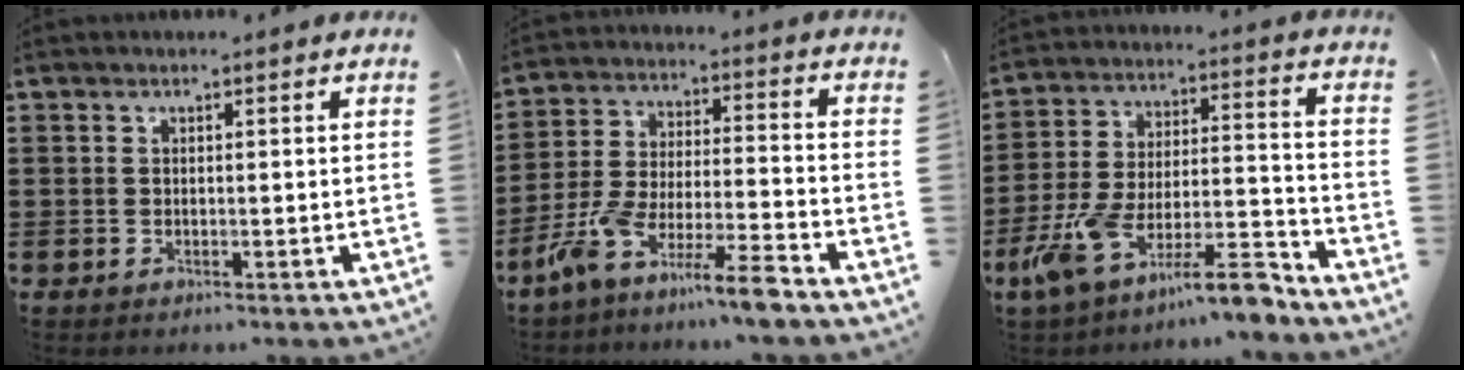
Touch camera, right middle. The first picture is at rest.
{"total": 9.7, "force": [-8.2, 0.0, 5.2], "torque": [-0.110, 0.002, -0.165]}
{"total": 12.1, "force": [-9.6, 1.6, 7.1], "torque": [-0.138, 0.016, -0.186]}